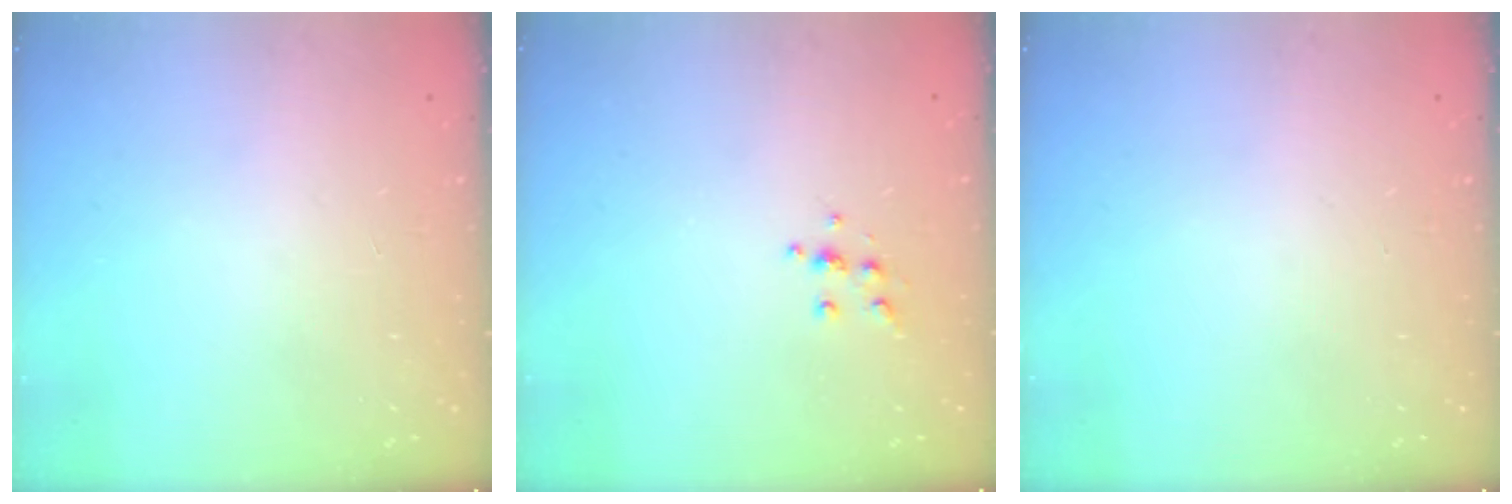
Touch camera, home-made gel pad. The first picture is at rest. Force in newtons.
{"total": 5.4, "press": 5.3, "slide": 0.4}
{"total": 0.0}